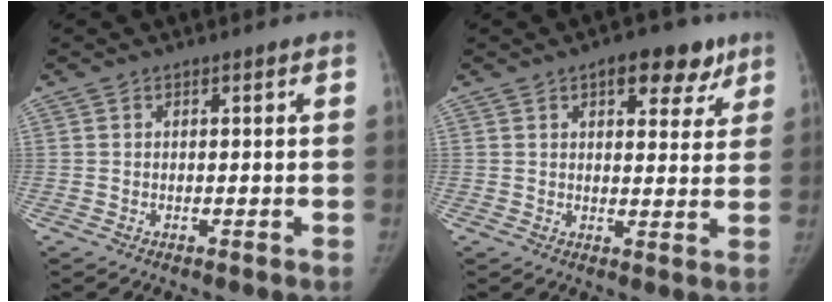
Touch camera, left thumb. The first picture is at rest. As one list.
[{"total": 9.1, "force": [5.2, 4.7, 5.8], "torque": [-0.037, -0.017, 0.065]}]